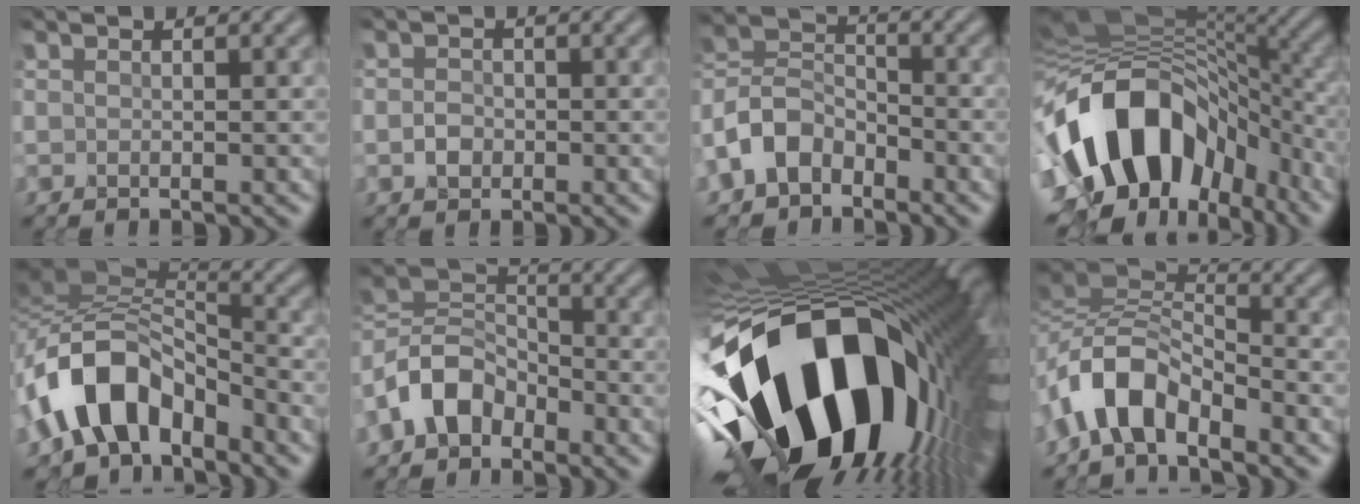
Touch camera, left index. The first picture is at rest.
{"total": 1.3, "force": [-0.5, 1.0, 0.7], "torque": [-0.012, 0.006, -0.012]}
{"total": 6.1, "force": [-3.5, 4.1, 2.8], "torque": [-0.063, 0.010, -0.086]}
{"total": 15.5, "force": [-4.4, 10.2, 10.8], "torque": [-0.200, 0.002, -0.076]}
{"total": 9.3, "force": [-4.6, 5.3, 6.1], "torque": [-0.108, 0.018, -0.092]}
{"total": 5.8, "force": [-3.4, 3.7, 2.9], "torque": [-0.059, 0.013, -0.081]}
{"total": 21.2, "force": [-4.0, 11.4, 17.4], "torque": [-0.318, -0.053, -0.061]}
{"total": 5.8, "force": [-3.4, 2.5, 4.0], "torque": [-0.074, 0.012, -0.073]}